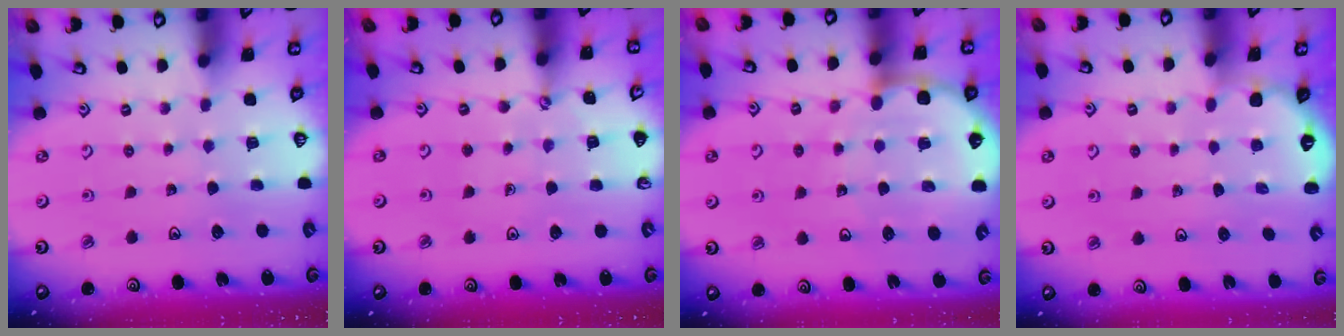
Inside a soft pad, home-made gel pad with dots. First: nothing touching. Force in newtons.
{"total": 2.4, "press": 2.4, "slide": 0.3}
{"total": 9.6, "press": 9.1, "slide": 2.9}
{"total": 2.4, "press": 2.3, "slide": 0.7}